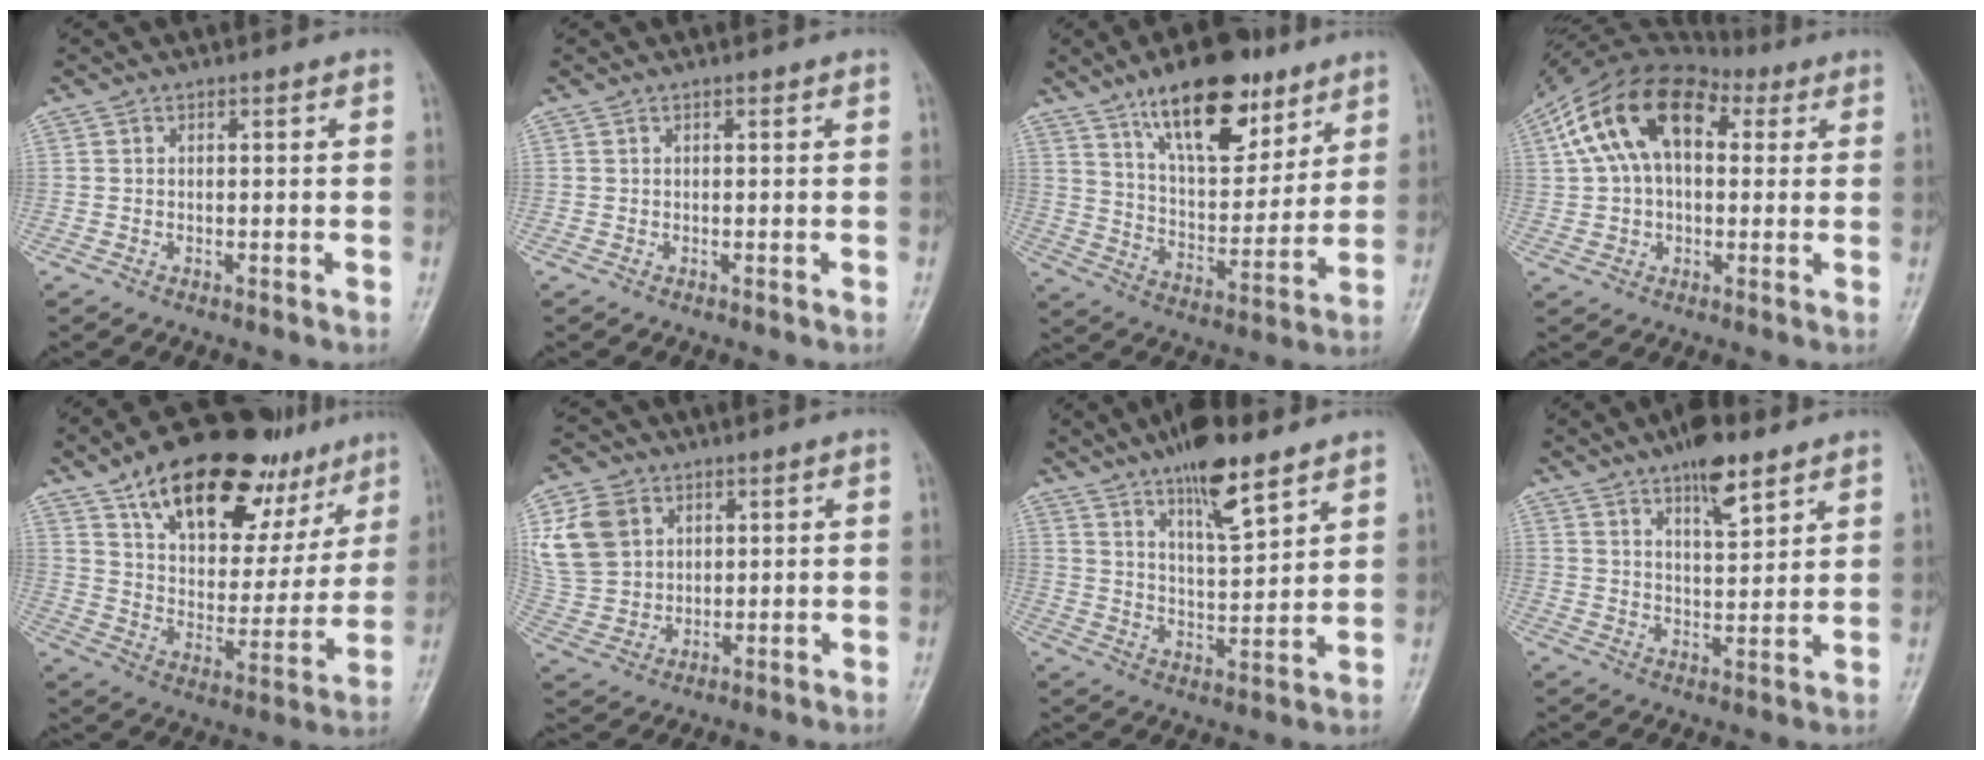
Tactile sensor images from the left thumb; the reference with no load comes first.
{"total": 0.0}
{"total": 18.8, "force": [11.6, 8.2, 12.3], "torque": [-0.148, -0.056, 0.196]}
{"total": 16.9, "force": [4.6, 10.4, 12.4], "torque": [-0.218, 0.036, 0.072]}
{"total": 26.4, "force": [15.9, 13.5, 16.2], "torque": [-0.199, -0.028, 0.251]}
{"total": 11.4, "force": [3.9, 9.0, 5.8], "torque": [-0.102, -0.006, 0.082]}
{"total": 12.2, "force": [8.2, 3.4, 8.3], "torque": [-0.119, -0.049, 0.139]}
{"total": 8.7, "force": [5.7, 3.0, 5.8], "torque": [-0.073, -0.033, 0.091]}